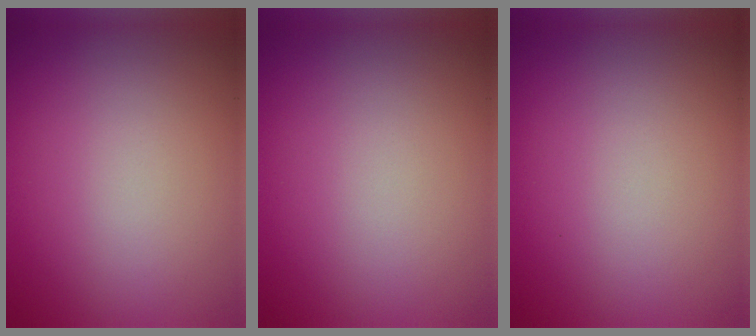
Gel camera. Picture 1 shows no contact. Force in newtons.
{"total": 0.0}
{"total": 0.0}